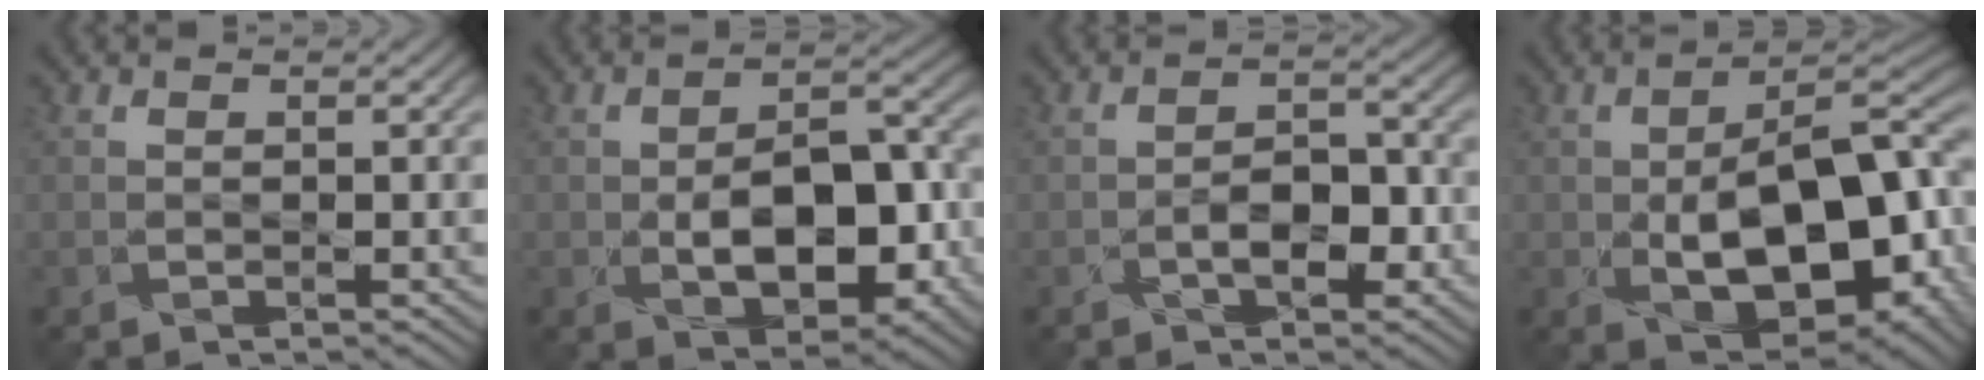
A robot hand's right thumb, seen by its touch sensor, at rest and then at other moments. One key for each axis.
{"total": 9.7, "fx": -2.4, "fy": 5.5, "fz": 7.6, "tx": -0.114, "ty": -0.003, "tz": -0.033}
{"total": 4.4, "fx": -1.8, "fy": 2.2, "fz": 3.3, "tx": -0.045, "ty": 0.011, "tz": -0.031}
{"total": 16.3, "fx": -3.4, "fy": 8.9, "fz": 13.2, "tx": -0.183, "ty": -0.022, "tz": -0.034}